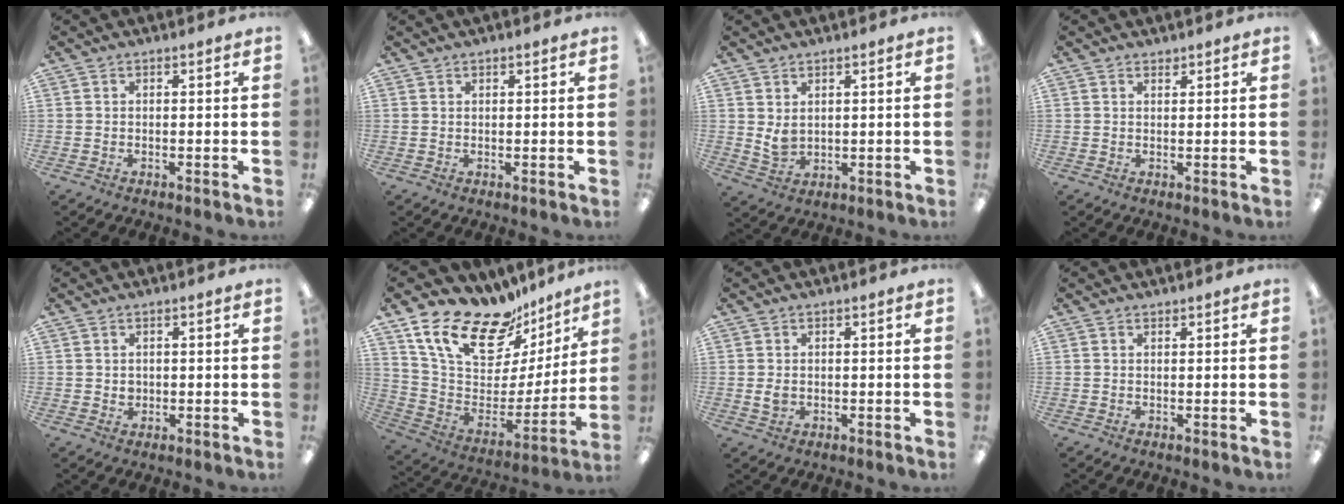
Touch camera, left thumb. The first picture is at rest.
{"total": 0.8, "force": [0.7, 0.1, 0.2], "torque": [-0.004, -0.001, 0.014]}
{"total": 4.0, "force": [2.0, 2.7, 2.2], "torque": [-0.045, -0.012, 0.035]}
{"total": 1.2, "force": [1.1, 0.4, 0.0], "torque": [0.006, -0.005, 0.020]}
{"total": 1.4, "force": [0.5, 1.2, 0.4], "torque": [-0.001, 0.000, 0.008]}
{"total": 21.8, "force": [16.6, 9.5, 10.5], "torque": [-0.189, -0.119, 0.296]}
{"total": 2.1, "force": [0.1, 1.6, 1.5], "torque": [-0.020, 0.000, 0.000]}
{"total": 0.6, "force": [0.6, 0.1, 0.0], "torque": [-0.001, 0.000, 0.011]}